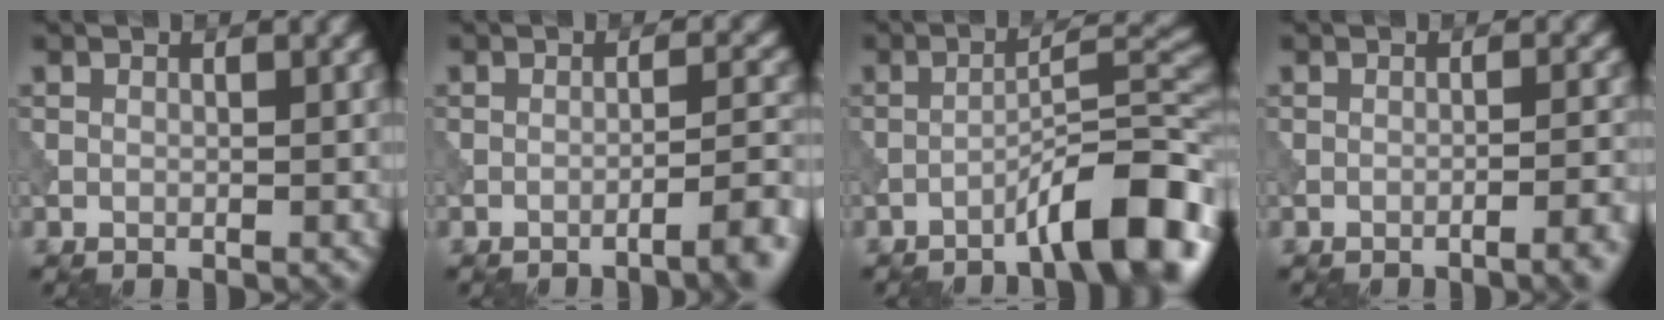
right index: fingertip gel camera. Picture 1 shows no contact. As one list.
[{"total": 4.3, "force": [-2.7, 0.7, 3.3], "torque": [-0.035, 0.015, -0.049]}, {"total": 8.4, "force": [-5.1, 1.5, 6.5], "torque": [-0.090, 0.022, -0.082]}, {"total": 3.3, "force": [-1.9, 0.7, 2.6], "torque": [-0.025, 0.017, -0.034]}]